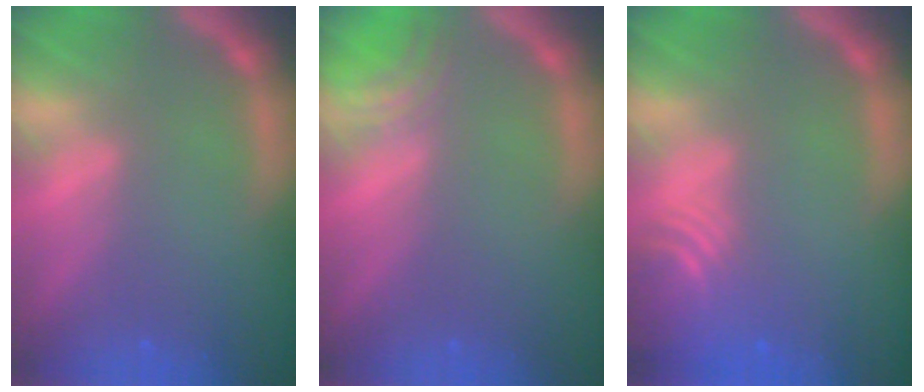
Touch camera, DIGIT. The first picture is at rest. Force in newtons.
{"total": 2.0}
{"total": 5.5}